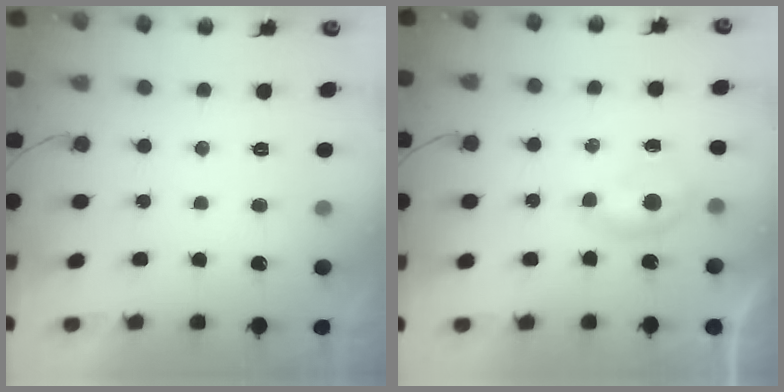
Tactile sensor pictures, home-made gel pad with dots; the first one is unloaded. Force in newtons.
{"total": 4.7, "press": 4.7, "slide": 0.6}